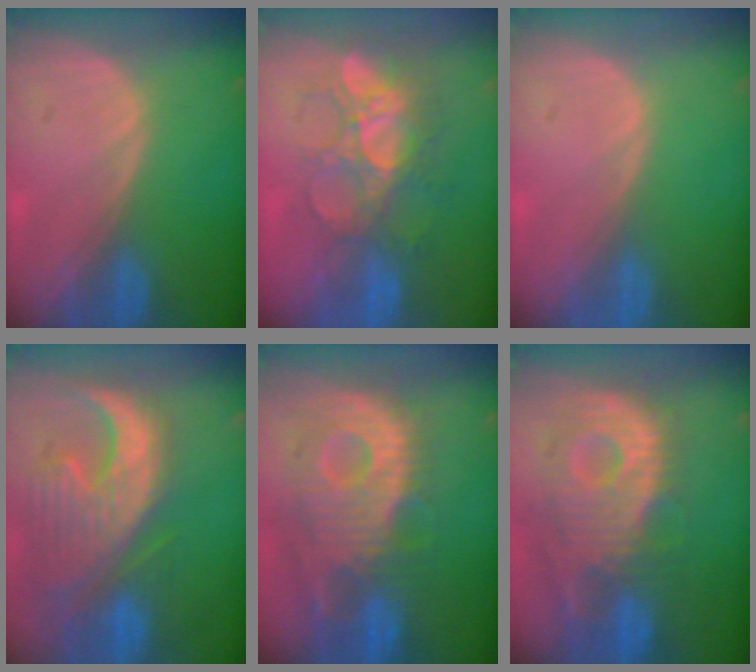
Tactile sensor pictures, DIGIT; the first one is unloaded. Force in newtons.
{"total": 9.2, "press": 8.5, "slide": 3.5}
{"total": 0.0}
{"total": 13.3, "press": 11.3, "slide": 7.0}
{"total": 11.8, "press": 10.6, "slide": 5.2}
{"total": 11.8, "press": 10.6, "slide": 5.3}